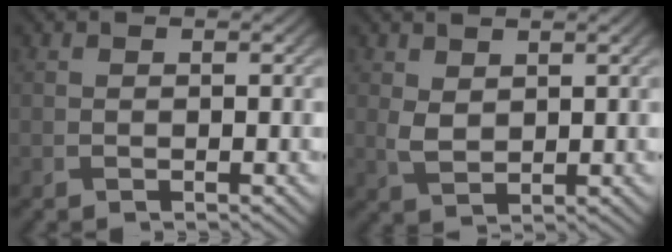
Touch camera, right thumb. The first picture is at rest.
{"total": 2.4, "force": [1.1, 1.4, 1.7], "torque": [-0.045, -0.004, 0.027]}